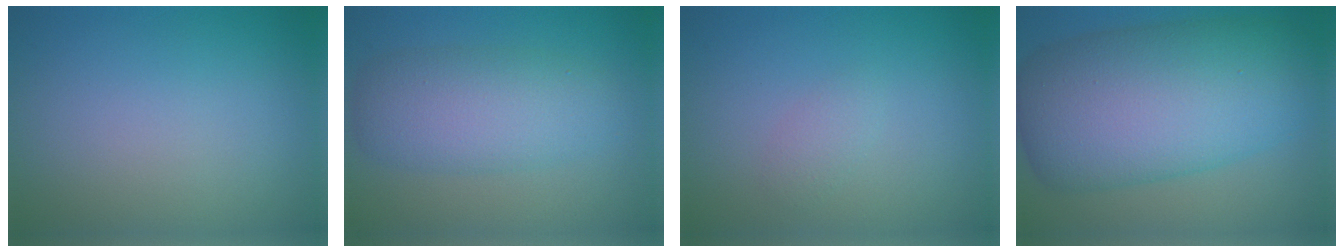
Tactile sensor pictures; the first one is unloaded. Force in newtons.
{"total": 5.5, "press": 5.5, "slide": 0.1}
{"total": 1.0, "press": 1.0, "slide": 0.1}
{"total": 12.9, "press": 12.9, "slide": 0.1}